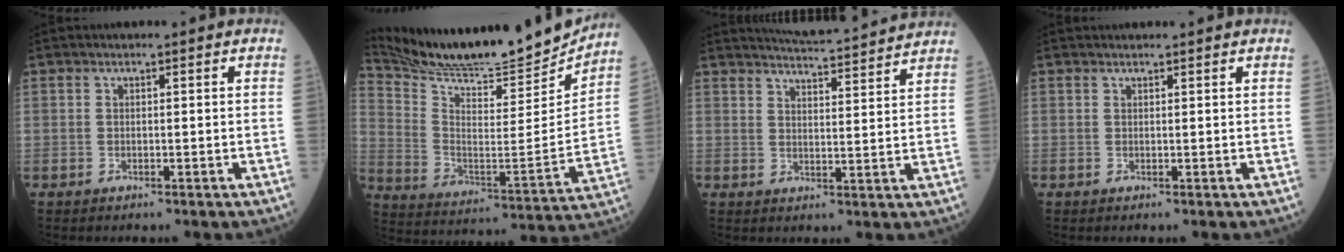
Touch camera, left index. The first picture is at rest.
{"total": 21.7, "force": [20.6, 1.4, 6.9], "torque": [-0.137, -0.056, 0.317]}
{"total": 11.8, "force": [11.3, 0.0, 3.2], "torque": [-0.053, 0.009, 0.147]}
{"total": 2.4, "force": [2.3, 0.1, 0.5], "torque": [-0.006, 0.022, 0.033]}